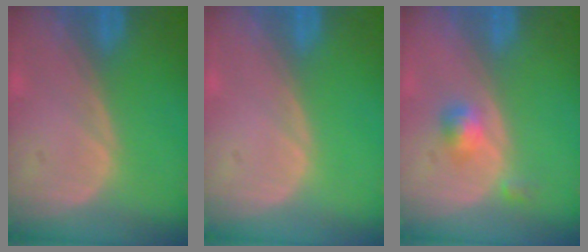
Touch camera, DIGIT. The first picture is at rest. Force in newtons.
{"total": 0.0}
{"total": 2.6, "press": 2.4, "slide": 1.1}